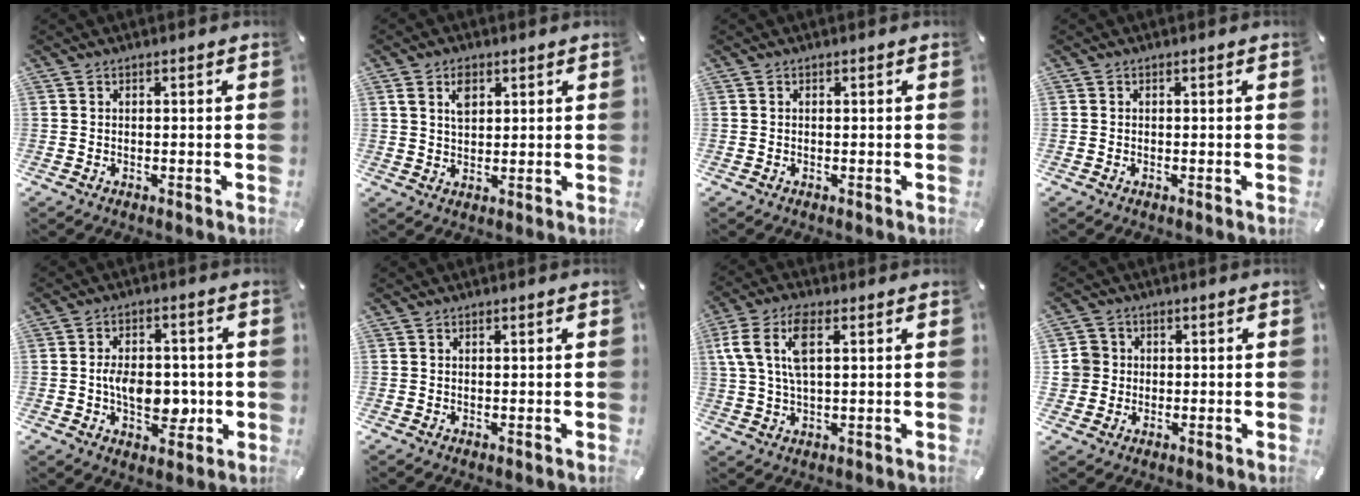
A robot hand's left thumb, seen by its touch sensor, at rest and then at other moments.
{"total": 5.1, "force": [2.3, 3.3, 3.0], "torque": [-0.053, 0.002, 0.038]}
{"total": 0.0}
{"total": 0.0}
{"total": 9.8, "force": [-1.3, 6.5, 7.2], "torque": [-0.097, 0.005, -0.021]}
{"total": 0.0}
{"total": 10.3, "force": [3.1, 5.0, 8.5], "torque": [-0.195, 0.005, 0.052]}
{"total": 5.3, "force": [0.3, 5.2, 0.7], "torque": [-0.029, 0.015, 0.008]}